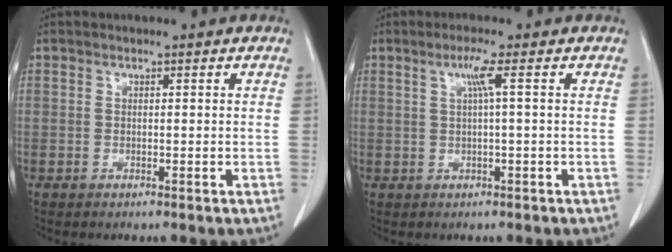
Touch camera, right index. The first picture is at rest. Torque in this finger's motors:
{"motor_torque": [0.24, 0.02, 0.11, 0.03]}